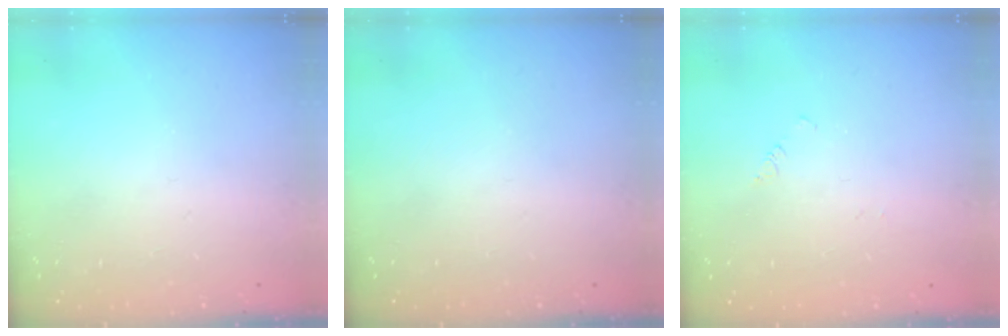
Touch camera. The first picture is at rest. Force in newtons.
{"total": 0.0}
{"total": 1.4, "press": 1.3, "slide": 0.3}